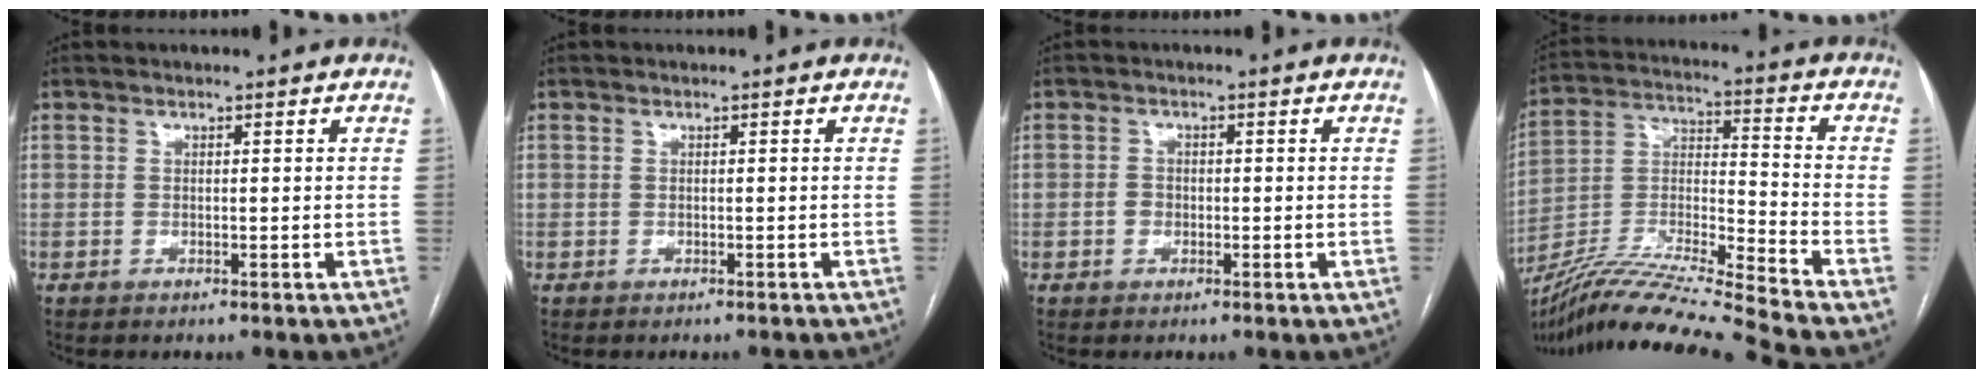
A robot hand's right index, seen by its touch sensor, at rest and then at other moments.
{"total": 0.7, "force": [-0.5, 0.4, -0.1], "torque": [-0.001, 0.004, -0.008]}
{"total": 1.3, "force": [-0.4, 1.1, 0.6], "torque": [-0.007, 0.005, -0.006]}
{"total": 19.3, "force": [-17.2, -2.9, 8.5], "torque": [-0.173, -0.008, -0.311]}